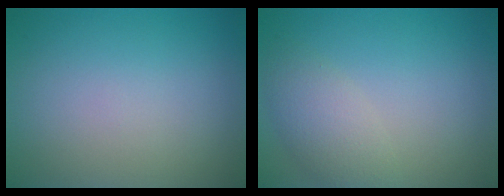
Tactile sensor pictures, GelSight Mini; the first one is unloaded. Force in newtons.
{"total": 3.0, "press": 3.0, "slide": 0.1}